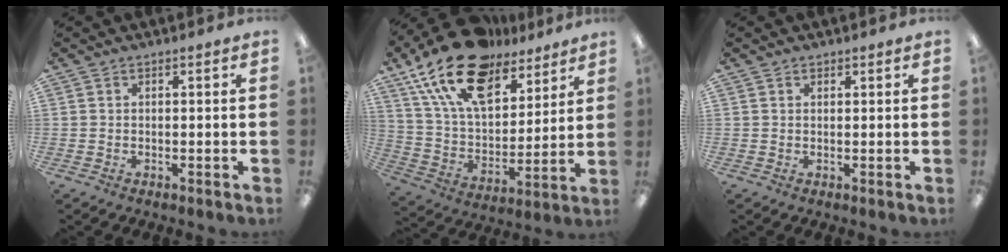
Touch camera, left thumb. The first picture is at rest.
{"total": 21.9, "force": [14.7, 11.2, 11.8], "torque": [-0.228, -0.080, 0.263]}
{"total": 0.8, "force": [0.7, 0.4, 0.1], "torque": [0.006, -0.002, 0.011]}